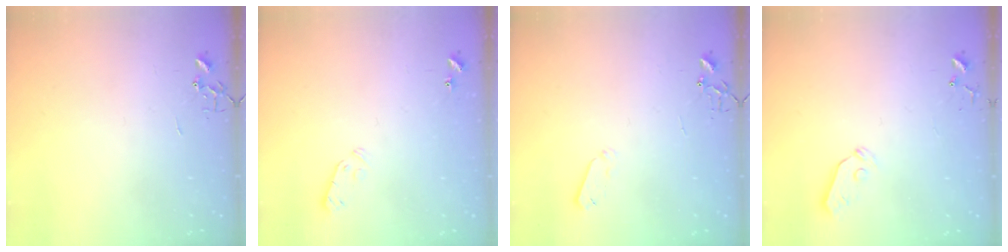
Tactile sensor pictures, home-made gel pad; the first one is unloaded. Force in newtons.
{"total": 4.1, "press": 4.1, "slide": 0.6}
{"total": 4.1, "press": 4.0, "slide": 0.8}
{"total": 3.8, "press": 3.8, "slide": 0.3}